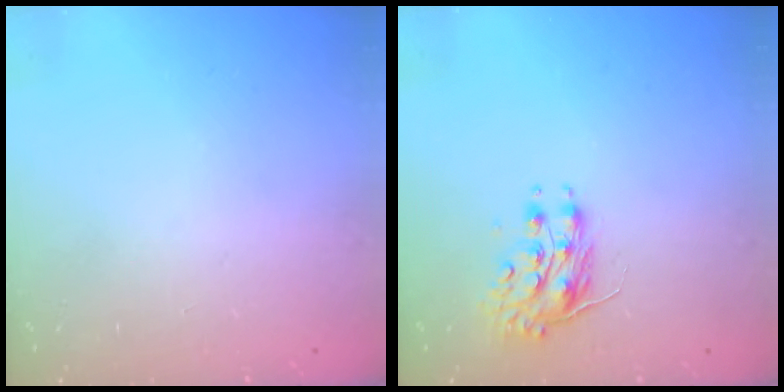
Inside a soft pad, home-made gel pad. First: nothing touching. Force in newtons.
{"total": 8.0, "press": 8.0, "slide": 0.4}